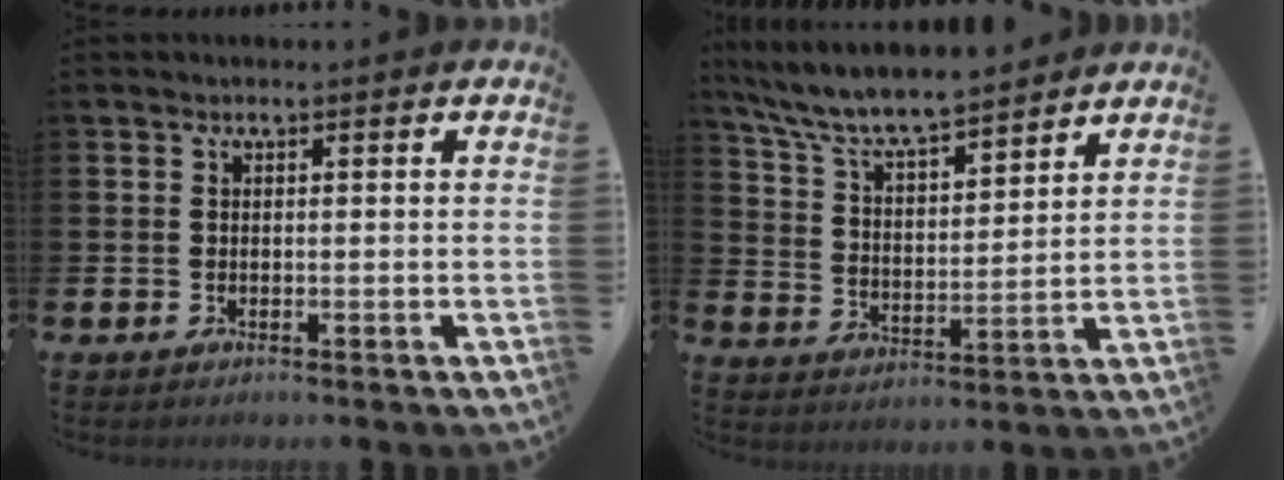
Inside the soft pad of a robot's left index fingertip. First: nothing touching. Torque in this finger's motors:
{"motor_torque": [0.63, -0.72, 1.05, 0.21]}